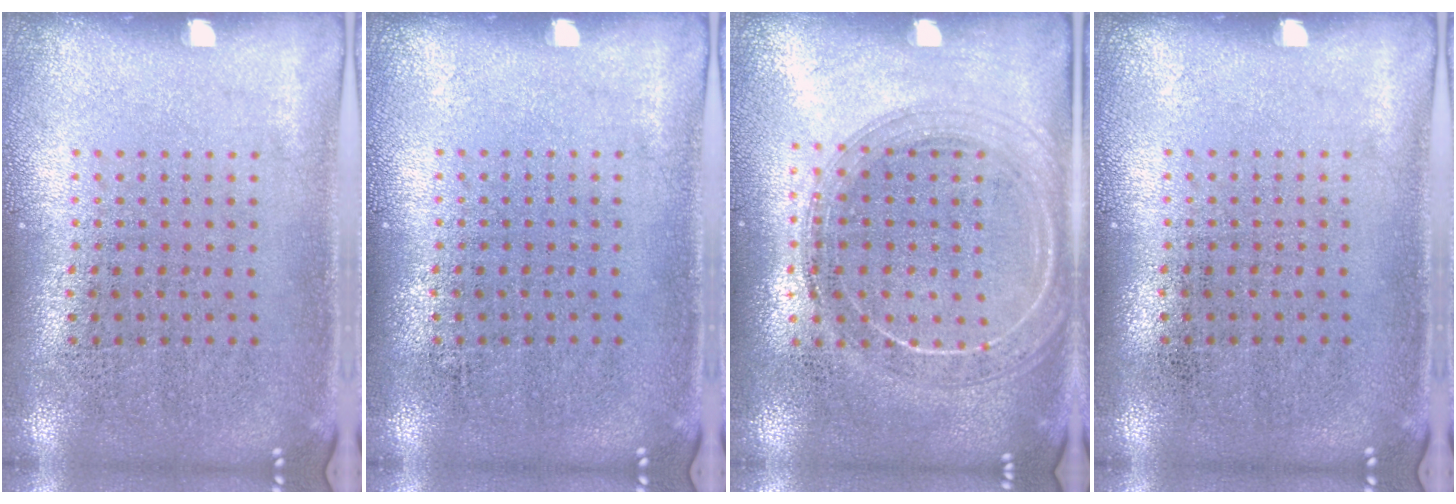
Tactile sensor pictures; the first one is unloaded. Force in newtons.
{"total": 0.0}
{"total": 1.7, "press": 1.6, "slide": 0.5}
{"total": 0.0}